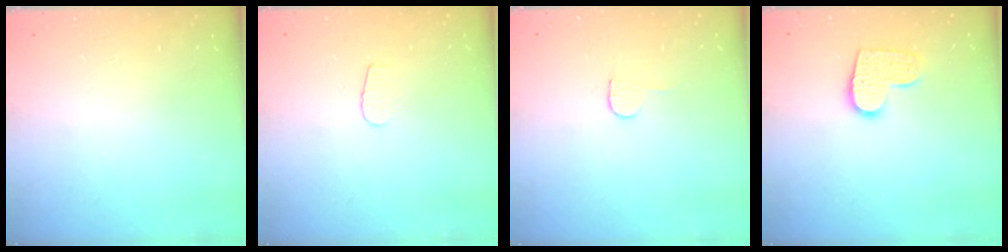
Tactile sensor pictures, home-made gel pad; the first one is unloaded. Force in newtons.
{"total": 3.1, "press": 3.1, "slide": 0.3}
{"total": 2.3, "press": 2.3, "slide": 0.2}
{"total": 10.9, "press": 10.9, "slide": 0.5}